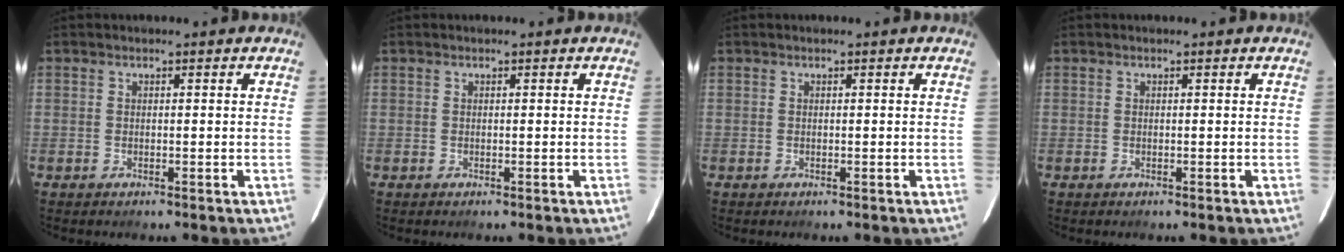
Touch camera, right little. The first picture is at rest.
{"total": 0.0}
{"total": 0.0}
{"total": 0.0}